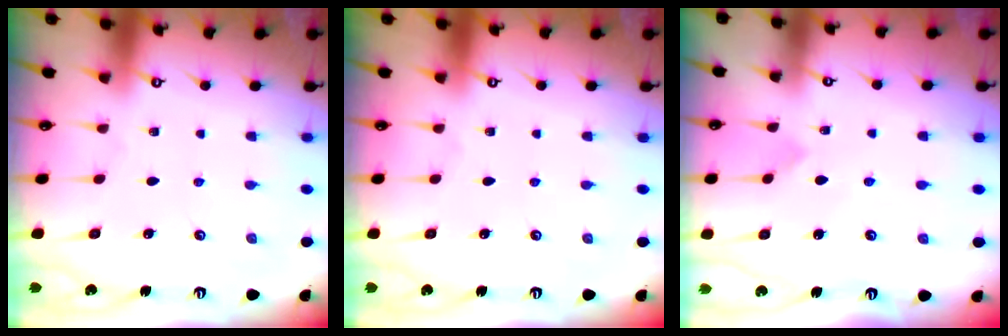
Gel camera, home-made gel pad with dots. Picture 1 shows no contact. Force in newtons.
{"total": 0.0}
{"total": 4.3, "press": 4.3, "slide": 0.4}